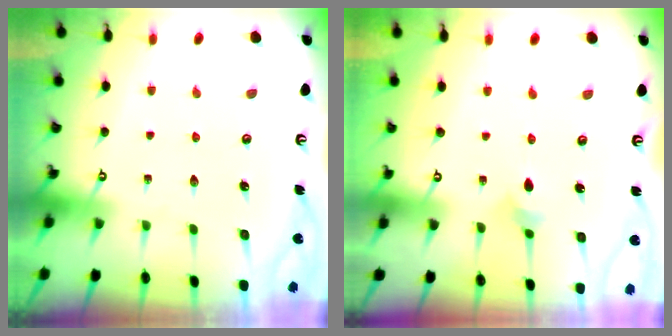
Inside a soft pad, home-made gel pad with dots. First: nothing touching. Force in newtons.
{"total": 3.8, "press": 3.7, "slide": 0.8}